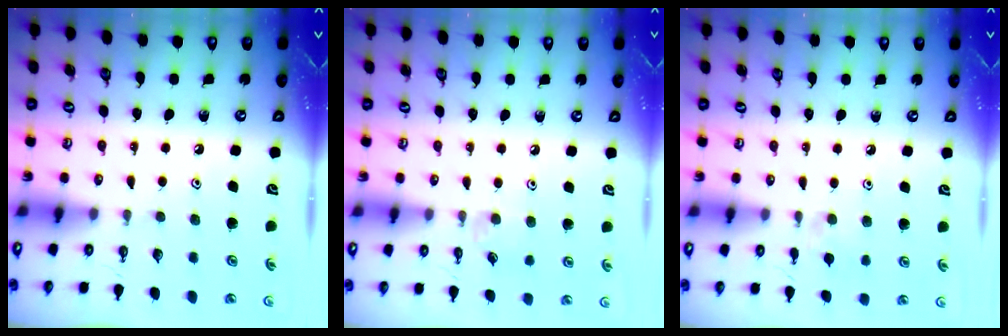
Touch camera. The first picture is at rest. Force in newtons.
{"total": 5.0, "press": 4.9, "slide": 0.9}
{"total": 5.7, "press": 5.6, "slide": 0.8}